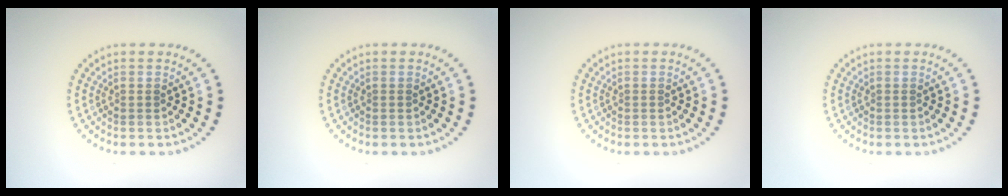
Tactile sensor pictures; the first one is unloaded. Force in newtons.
{"total": 0.0}
{"total": 0.0}
{"total": 0.0}